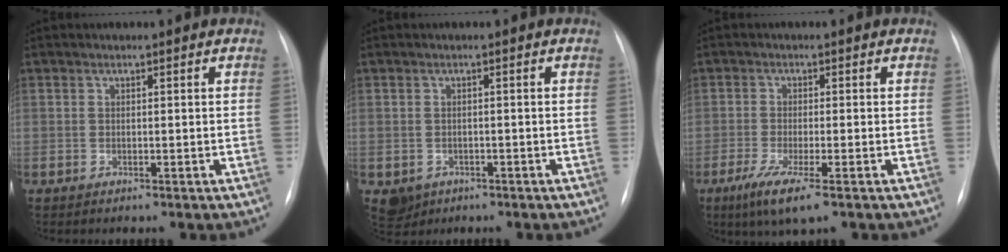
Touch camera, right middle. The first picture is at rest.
{"total": 3.1, "force": [-1.4, 2.7, 0.7], "torque": [-0.011, 0.002, -0.014]}
{"total": 5.9, "force": [-3.4, 0.6, 4.8], "torque": [-0.097, -0.020, -0.061]}